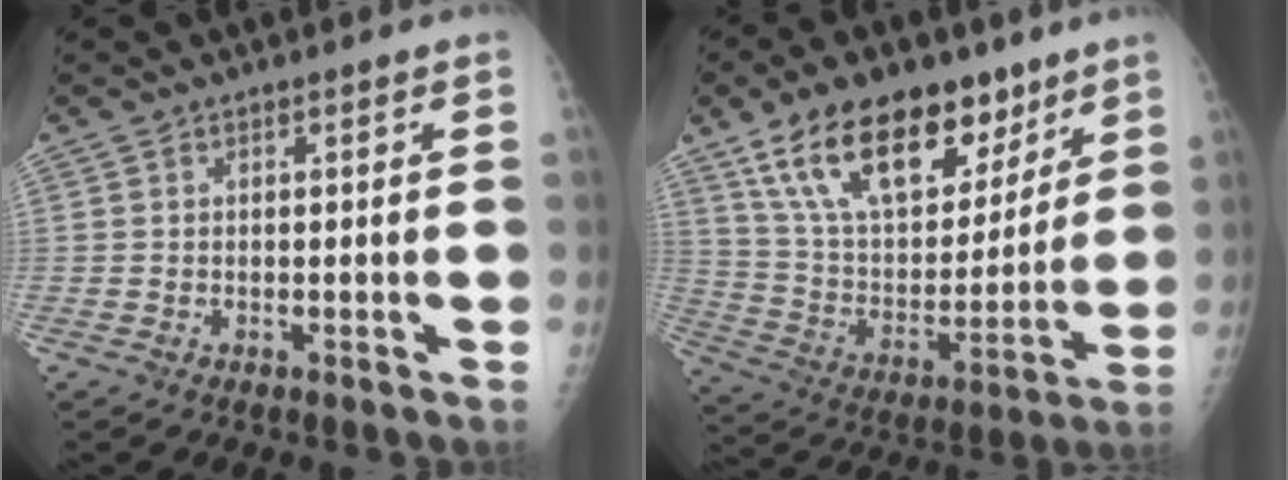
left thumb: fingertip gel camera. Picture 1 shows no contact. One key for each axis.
{"total": 23.1, "fx": 14.3, "fy": 12.0, "fz": 13.6, "tx": -0.195, "ty": -0.044, "tz": 0.257}